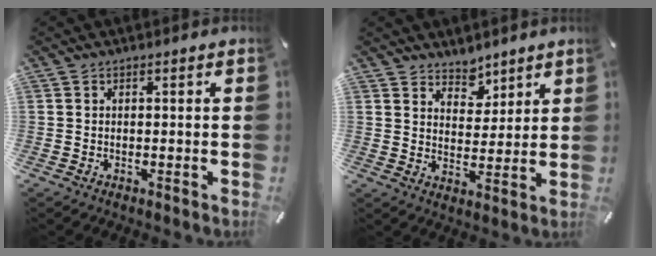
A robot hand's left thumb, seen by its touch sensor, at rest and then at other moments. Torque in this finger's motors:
{"motor_torque": [0.14, -0.42, 0.02, -0.08, -0.01]}